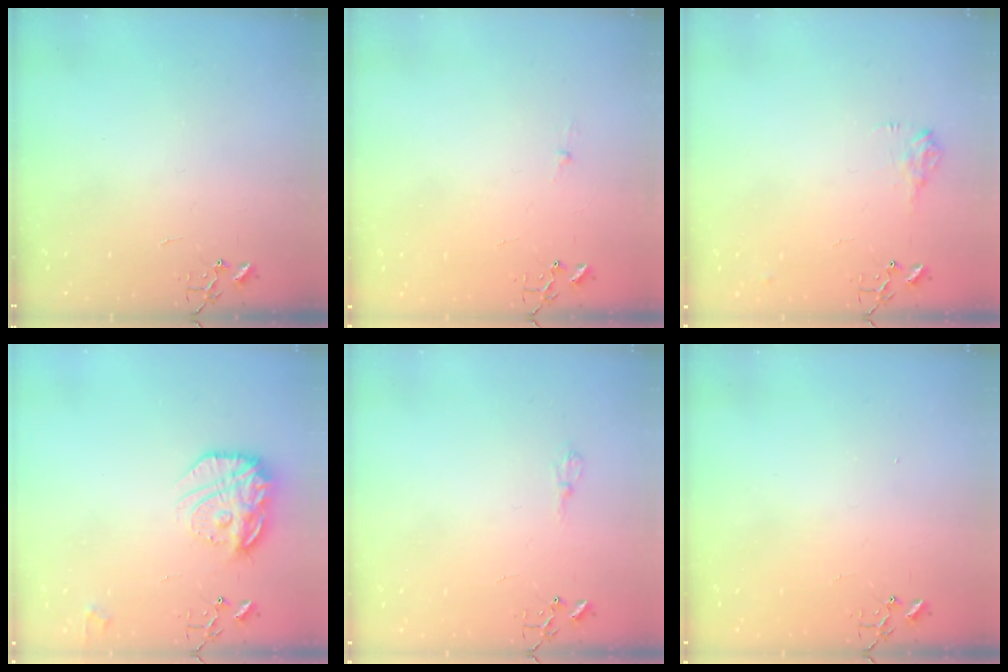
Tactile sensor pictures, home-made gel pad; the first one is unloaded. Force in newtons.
{"total": 2.6, "press": 2.5, "slide": 0.4}
{"total": 8.1, "press": 8.1, "slide": 0.3}
{"total": 17.4, "press": 17.3, "slide": 1.2}
{"total": 6.5, "press": 6.4, "slide": 0.8}
{"total": 1.3, "press": 1.2, "slide": 0.1}